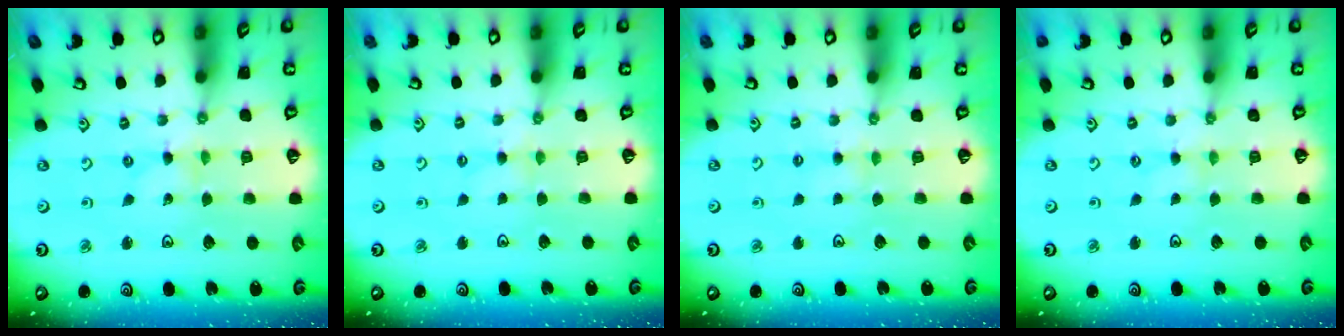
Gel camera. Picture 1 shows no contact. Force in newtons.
{"total": 2.3, "press": 2.3, "slide": 0.4}
{"total": 2.3, "press": 2.3, "slide": 0.3}
{"total": 0.8, "press": 0.8, "slide": 0.2}